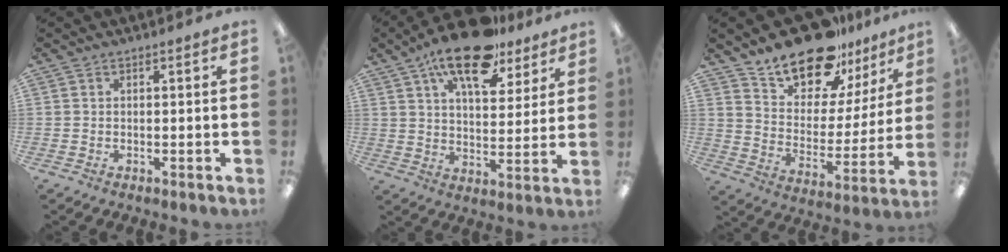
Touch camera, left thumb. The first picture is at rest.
{"total": 18.0, "force": [12.4, 7.4, 10.7], "torque": [-0.177, -0.057, 0.208]}
{"total": 17.8, "force": [14.9, 7.7, 5.9], "torque": [-0.109, -0.115, 0.266]}